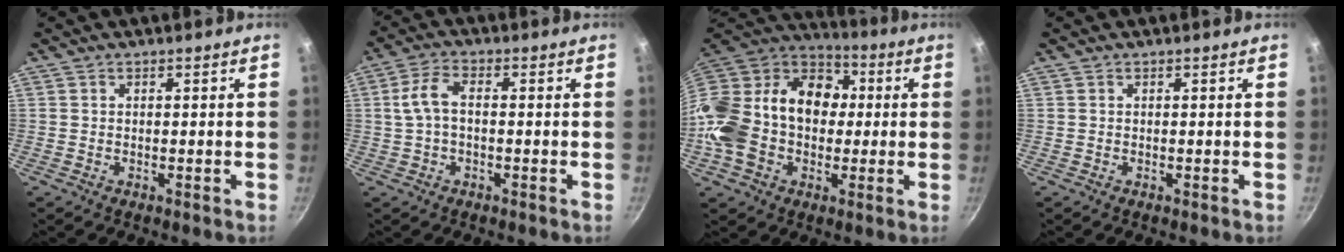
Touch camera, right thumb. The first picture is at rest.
{"total": 5.8, "force": [-0.1, 3.3, 4.7], "torque": [-0.099, 0.022, -0.006]}
{"total": 26.6, "force": [-0.5, 20.1, 17.5], "torque": [-0.334, 0.065, -0.019]}
{"total": 0.0}